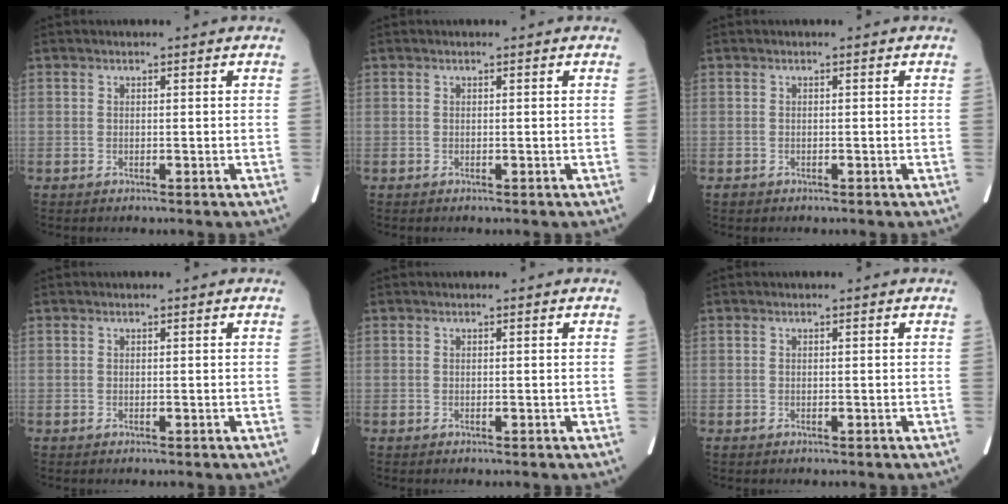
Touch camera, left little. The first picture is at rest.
{"total": 0.0}
{"total": 0.5, "force": [-0.4, 0.3, 0.1], "torque": [-0.007, 0.002, -0.006]}
{"total": 0.0}
{"total": 0.0}
{"total": 0.0}